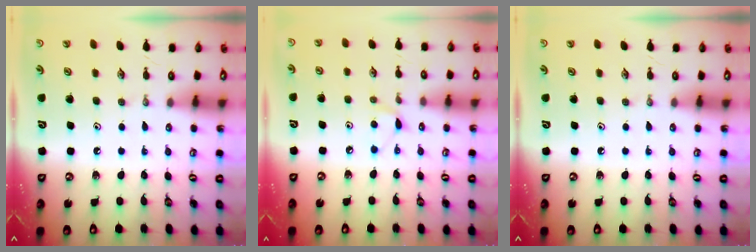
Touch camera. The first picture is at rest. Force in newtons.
{"total": 5.5, "press": 5.4, "slide": 0.8}
{"total": 0.0}